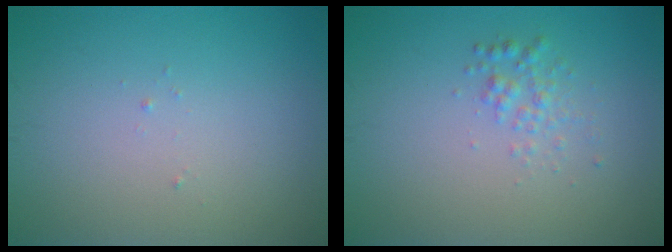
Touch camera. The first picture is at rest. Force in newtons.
{"total": 1.5, "press": 1.5, "slide": 0.1}